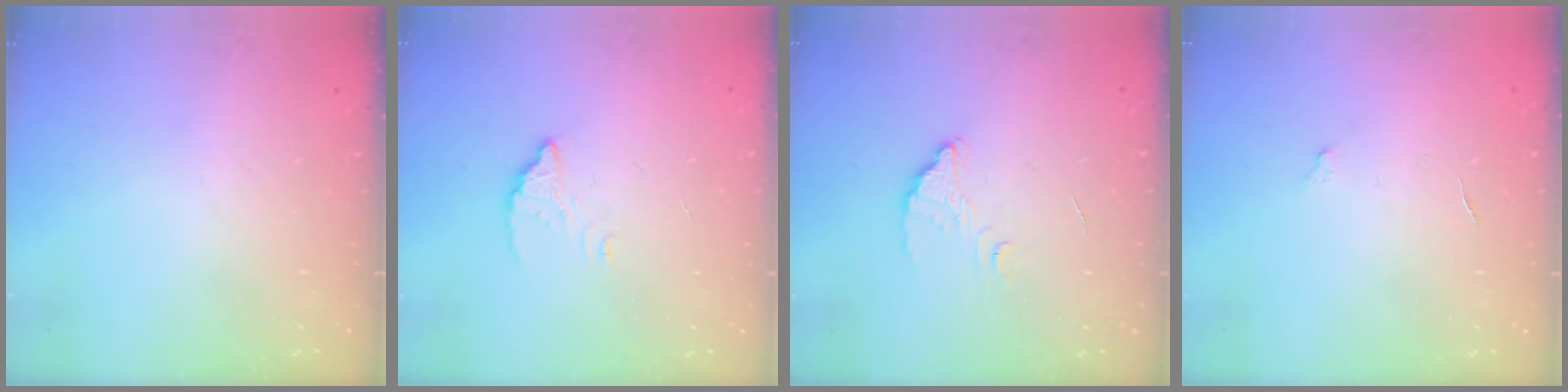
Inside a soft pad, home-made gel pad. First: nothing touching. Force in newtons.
{"total": 3.0, "press": 3.0, "slide": 0.2}
{"total": 3.6, "press": 3.6, "slide": 0.2}
{"total": 2.8, "press": 2.8, "slide": 0.2}